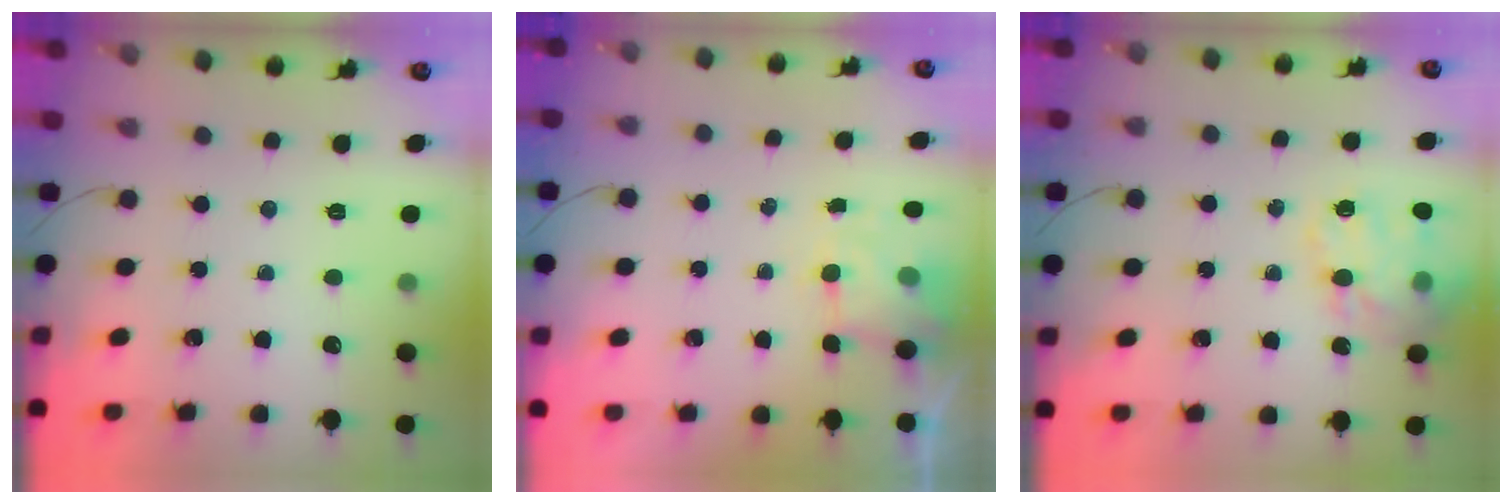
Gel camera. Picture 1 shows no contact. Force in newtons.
{"total": 3.9, "press": 3.8, "slide": 0.9}
{"total": 18.1, "press": 17.8, "slide": 2.8}